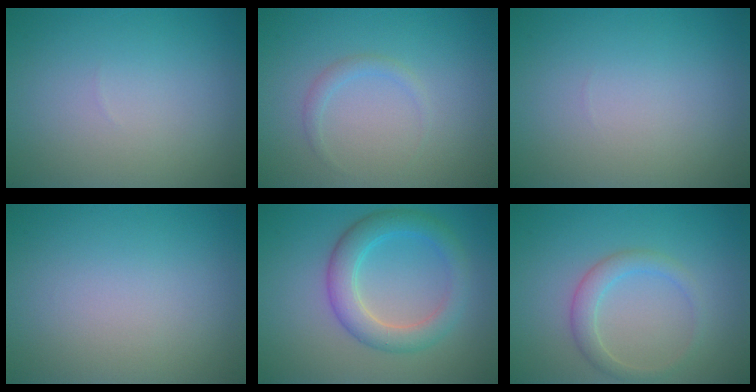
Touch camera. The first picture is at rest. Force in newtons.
{"total": 1.0, "press": 1.0, "slide": 0.1}
{"total": 0.0}
{"total": 0.0}
{"total": 4.3, "press": 4.3, "slide": 0.2}
{"total": 2.2, "press": 2.2, "slide": 0.1}